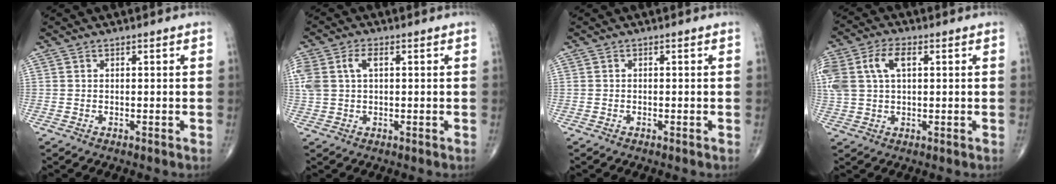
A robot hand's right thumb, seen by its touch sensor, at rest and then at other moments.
{"total": 7.3, "force": [2.1, 4.3, 5.6], "torque": [-0.145, 0.019, 0.046]}
{"total": 0.0}
{"total": 12.3, "force": [3.6, 7.3, 9.2], "torque": [-0.233, 0.016, 0.070]}